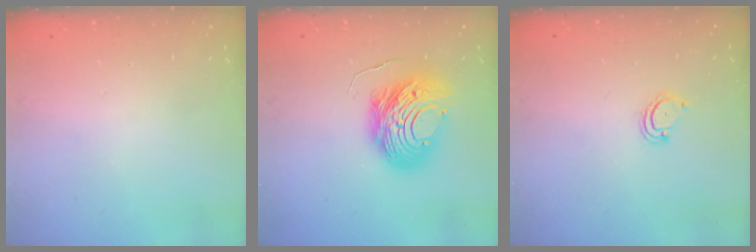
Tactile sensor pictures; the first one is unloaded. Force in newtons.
{"total": 15.5, "press": 15.4, "slide": 1.3}
{"total": 2.5, "press": 2.5, "slide": 0.2}